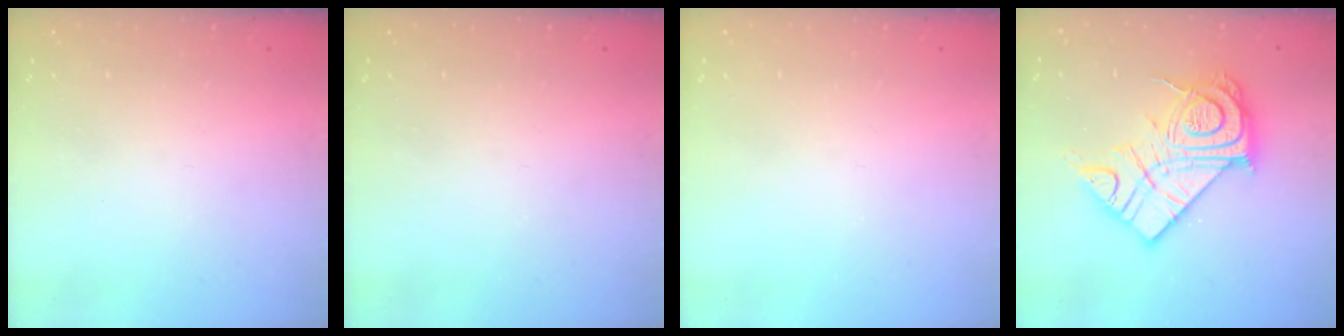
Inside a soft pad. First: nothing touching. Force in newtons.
{"total": 0.0}
{"total": 0.0}
{"total": 20.7, "press": 20.7, "slide": 1.7}